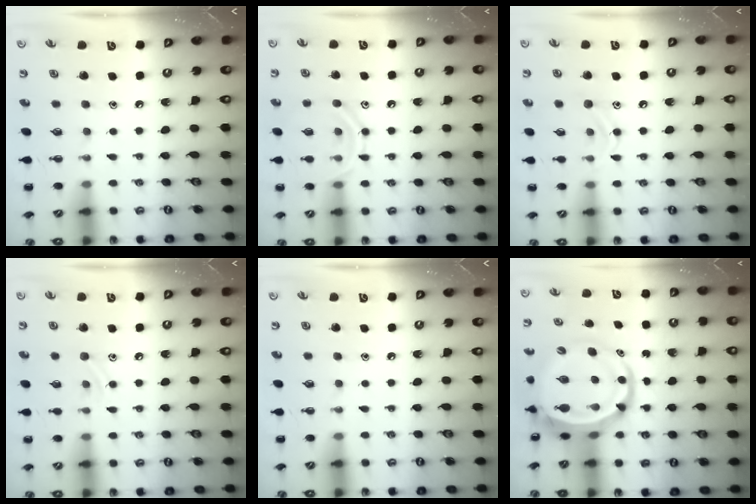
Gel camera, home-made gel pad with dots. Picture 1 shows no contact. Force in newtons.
{"total": 10.6, "press": 10.6, "slide": 1.3}
{"total": 9.2, "press": 9.2, "slide": 1.2}
{"total": 8.3, "press": 8.1, "slide": 1.8}
{"total": 0.0}
{"total": 9.2, "press": 8.7, "slide": 2.9}